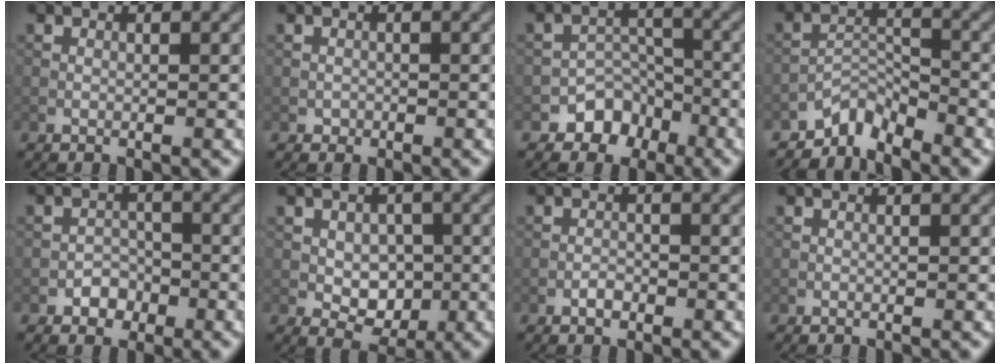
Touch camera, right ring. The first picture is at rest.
{"total": 0.7, "force": [-0.3, 0.6, 0.0], "torque": [0.006, -0.003, -0.006]}
{"total": 3.7, "force": [-2.5, 2.6, 0.8], "torque": [0.005, 0.009, -0.039]}
{"total": 3.3, "force": [-3.0, 0.8, 0.8], "torque": [-0.007, 0.009, -0.064]}
{"total": 1.9, "force": [-1.1, 1.4, 0.6], "torque": [-0.001, 0.006, -0.018]}
{"total": 3.7, "force": [-0.4, 2.7, 2.5], "torque": [-0.035, -0.003, -0.005]}
{"total": 1.1, "force": [-0.7, 0.6, 0.6], "torque": [-0.009, 0.002, -0.014]}
{"total": 0.0}